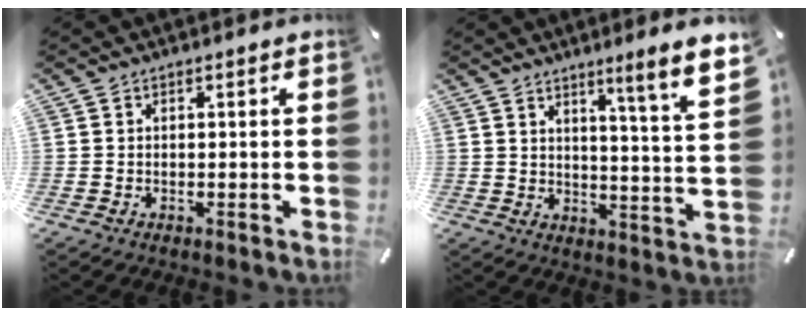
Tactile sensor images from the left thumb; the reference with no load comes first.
{"total": 8.5, "force": [6.1, -0.3, 6.0], "torque": [-0.089, -0.049, 0.094]}